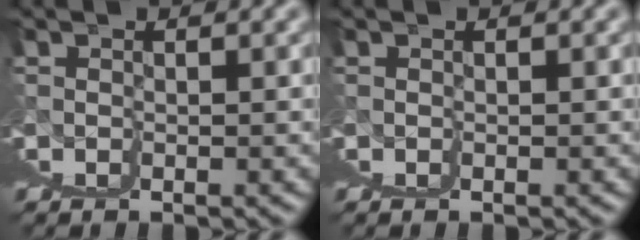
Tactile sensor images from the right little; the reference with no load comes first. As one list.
[{"total": 0.0}]